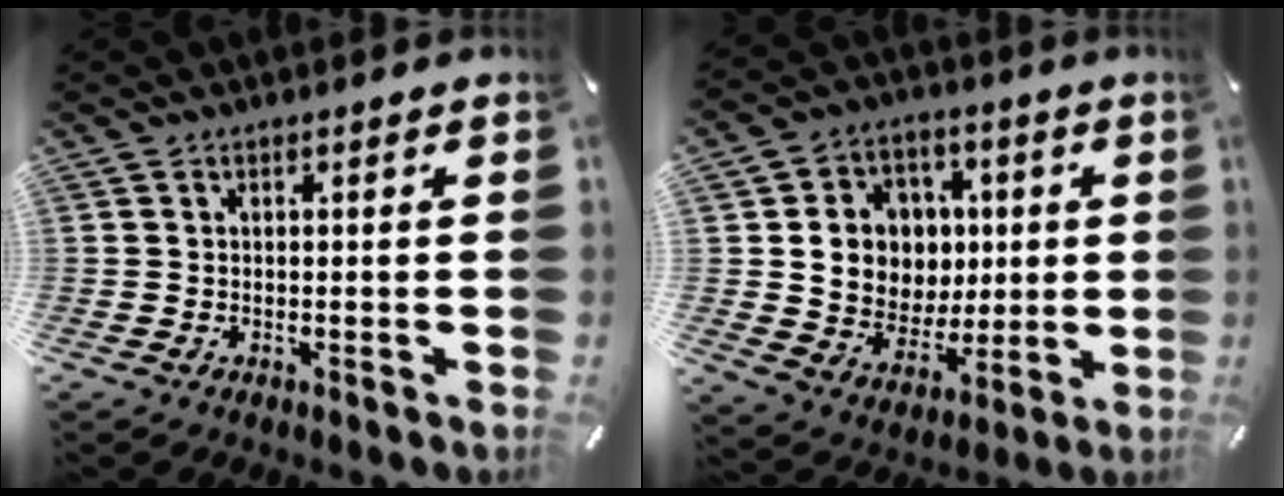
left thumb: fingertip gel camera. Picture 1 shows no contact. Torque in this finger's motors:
{"motor_torque": [1.15, 1.06, 0.77, -0.58, 0.30]}